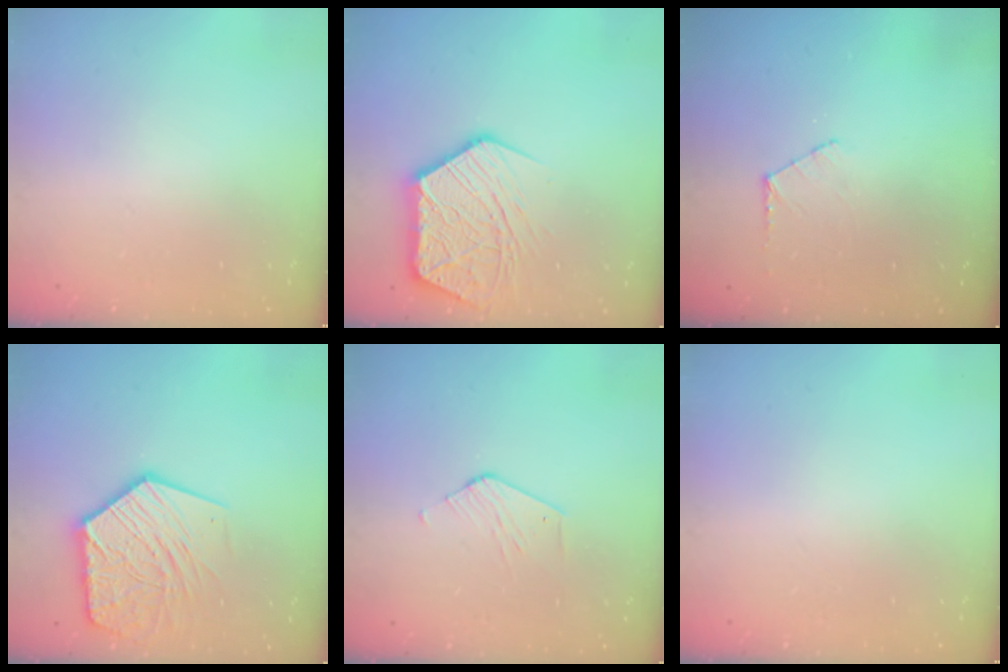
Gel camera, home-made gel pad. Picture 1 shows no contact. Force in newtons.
{"total": 16.0, "press": 16.0, "slide": 1.3}
{"total": 4.9, "press": 4.8, "slide": 0.5}
{"total": 16.6, "press": 16.5, "slide": 1.6}
{"total": 2.8, "press": 2.8, "slide": 0.2}
{"total": 0.0}